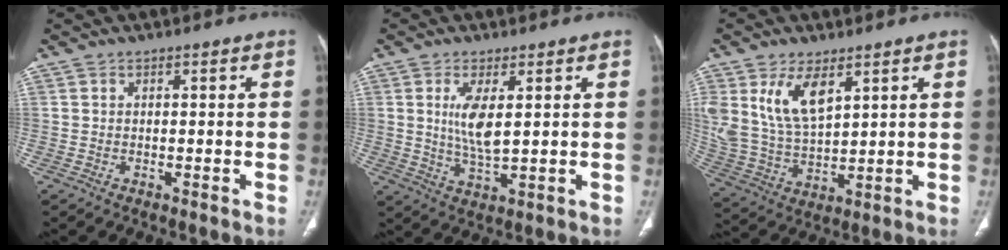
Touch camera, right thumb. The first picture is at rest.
{"total": 6.9, "force": [1.7, 2.3, 6.3], "torque": [-0.130, -0.021, 0.039]}
{"total": 12.7, "force": [6.0, 6.4, 9.1], "torque": [-0.175, -0.022, 0.136]}